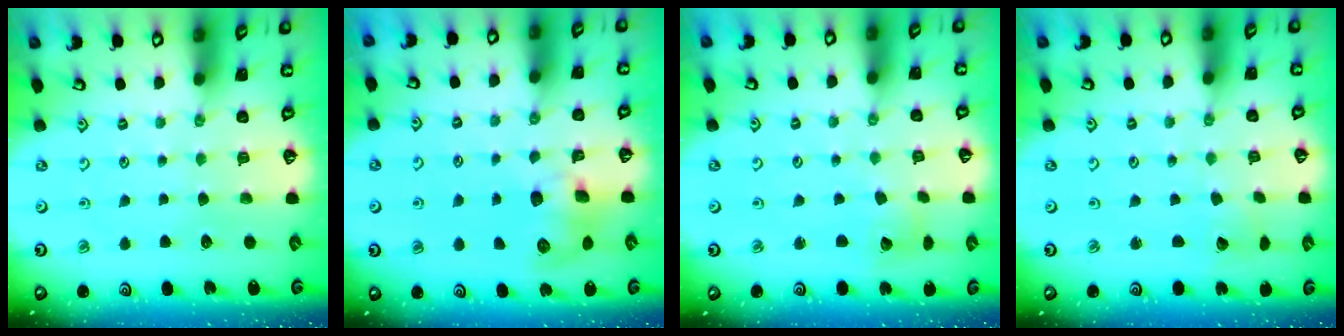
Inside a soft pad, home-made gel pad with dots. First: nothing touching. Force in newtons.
{"total": 9.2, "press": 9.2, "slide": 0.5}
{"total": 3.6, "press": 3.6, "slide": 0.5}
{"total": 2.1, "press": 2.1, "slide": 0.2}